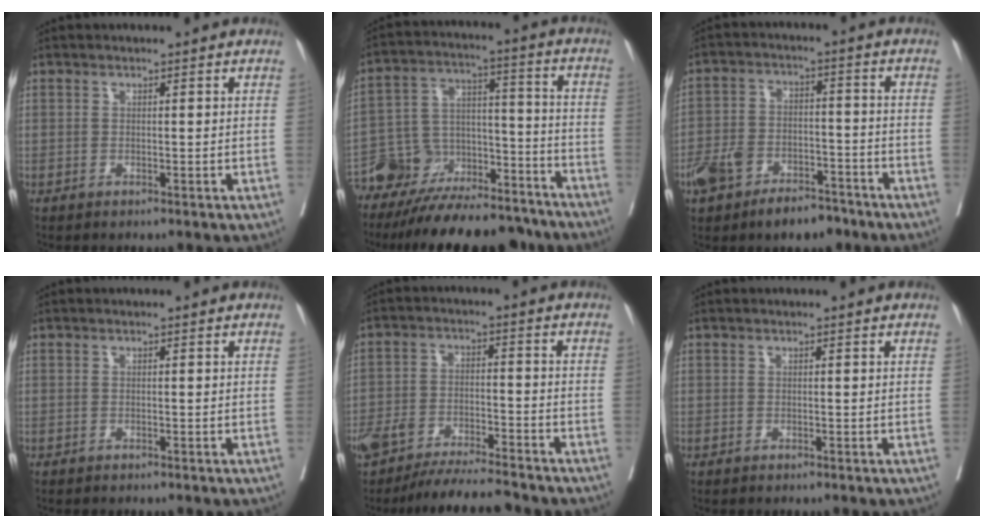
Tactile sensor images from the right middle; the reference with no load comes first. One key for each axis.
{"total": 21.1, "fx": -18.9, "fy": 6.7, "fz": 6.7, "tx": -0.127, "ty": 0.022, "tz": -0.292}
{"total": 10.6, "fx": -7.0, "fy": 5.1, "fz": 6.0, "tx": -0.116, "ty": 0.013, "tz": -0.114}
{"total": 0.0}
{"total": 6.7, "fx": -6.2, "fy": -0.3, "fz": 2.4, "tx": -0.045, "ty": -0.007, "tz": -0.112}
{"total": 0.0}